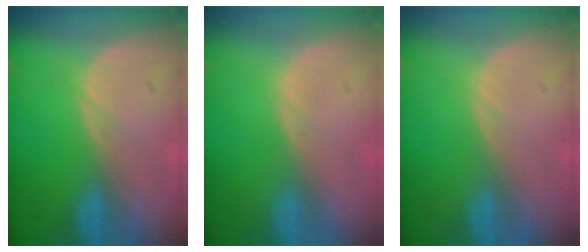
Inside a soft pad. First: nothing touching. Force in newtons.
{"total": 0.0}
{"total": 0.0}